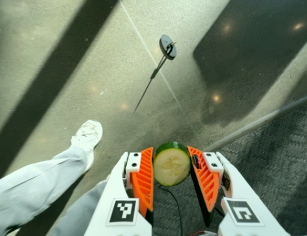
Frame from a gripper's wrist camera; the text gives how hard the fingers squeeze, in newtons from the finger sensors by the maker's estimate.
{"total": 12.6, "left": 12.9, "right": 12.2}